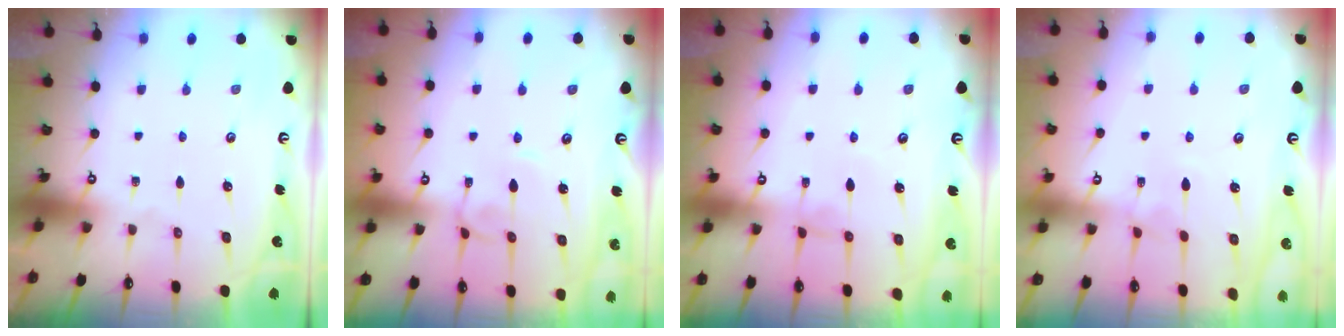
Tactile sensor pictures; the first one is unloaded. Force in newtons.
{"total": 3.3, "press": 3.3, "slide": 0.1}
{"total": 0.8, "press": 0.7, "slide": 0.5}
{"total": 3.1, "press": 3.1, "slide": 0.3}